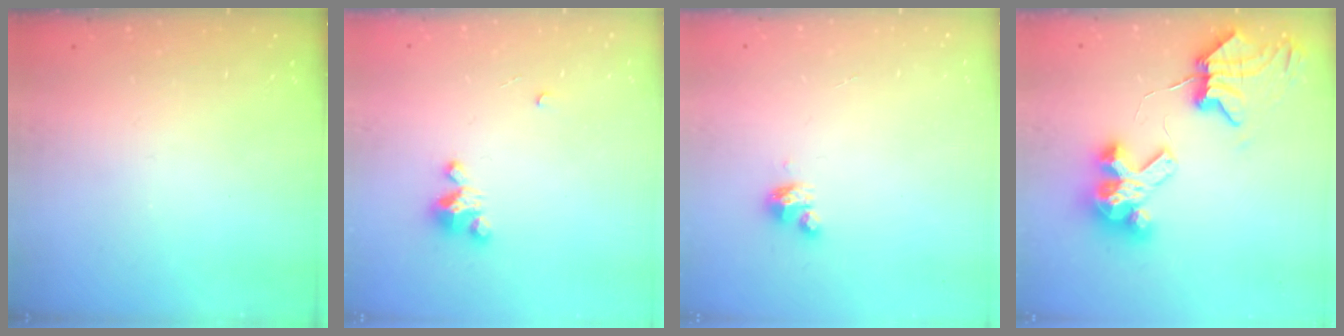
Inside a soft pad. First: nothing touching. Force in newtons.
{"total": 3.6, "press": 3.6, "slide": 0.2}
{"total": 3.3, "press": 3.3, "slide": 0.3}
{"total": 8.3, "press": 8.3, "slide": 1.0}